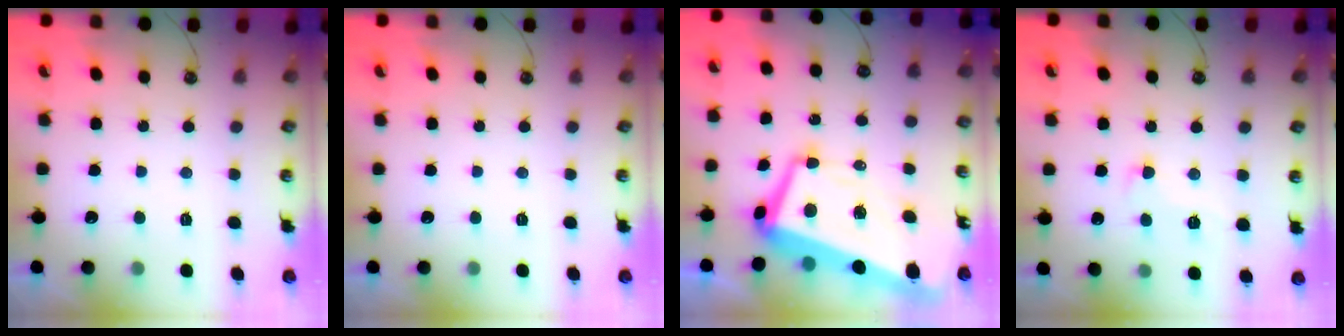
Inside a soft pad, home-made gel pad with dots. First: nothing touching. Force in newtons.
{"total": 0.0}
{"total": 10.8, "press": 10.6, "slide": 2.4}
{"total": 1.0, "press": 0.7, "slide": 0.7}